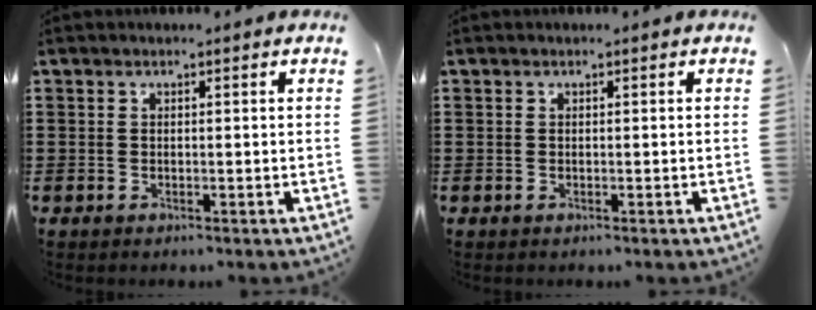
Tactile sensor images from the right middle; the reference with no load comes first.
{"total": 0.0}